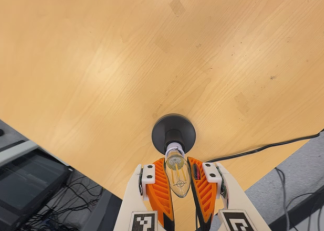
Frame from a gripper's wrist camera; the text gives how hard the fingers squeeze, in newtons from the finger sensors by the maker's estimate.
{"total": 22.2, "left": 25.6, "right": 18.8}